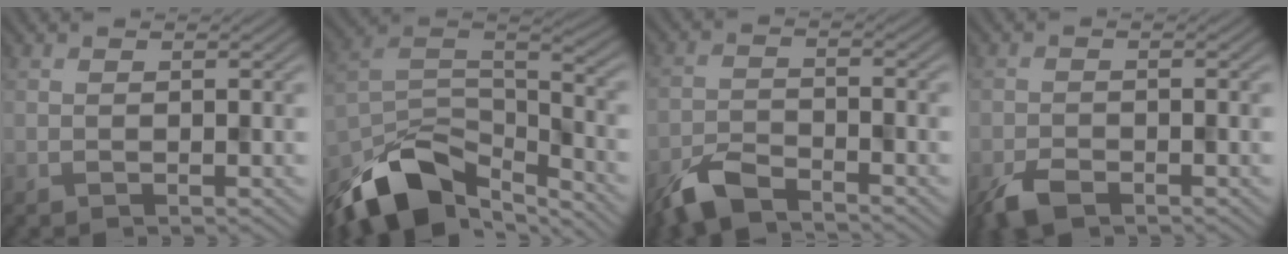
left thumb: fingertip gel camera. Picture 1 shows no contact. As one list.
[{"total": 13.3, "force": [-8.7, 6.1, 7.9], "torque": [-0.166, -0.020, -0.167]}, {"total": 5.2, "force": [-4.3, 1.5, 2.6], "torque": [-0.054, -0.006, -0.095]}, {"total": 3.4, "force": [-2.4, 1.5, 1.9], "torque": [-0.041, -0.007, -0.051]}]